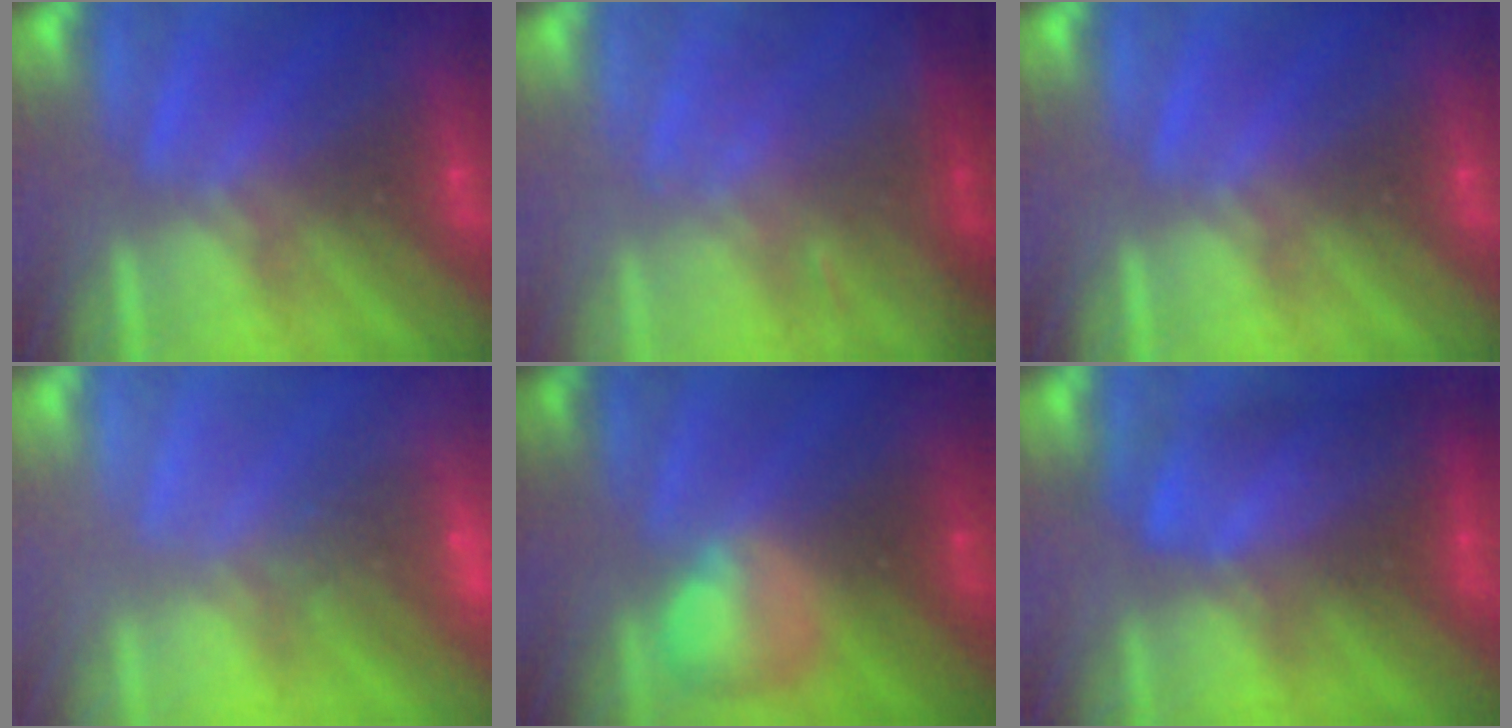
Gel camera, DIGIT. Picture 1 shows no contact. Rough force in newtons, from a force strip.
{"total": 2.5}
{"total": 0.0}
{"total": 12.7}
{"total": 2.4}
{"total": 8.7}